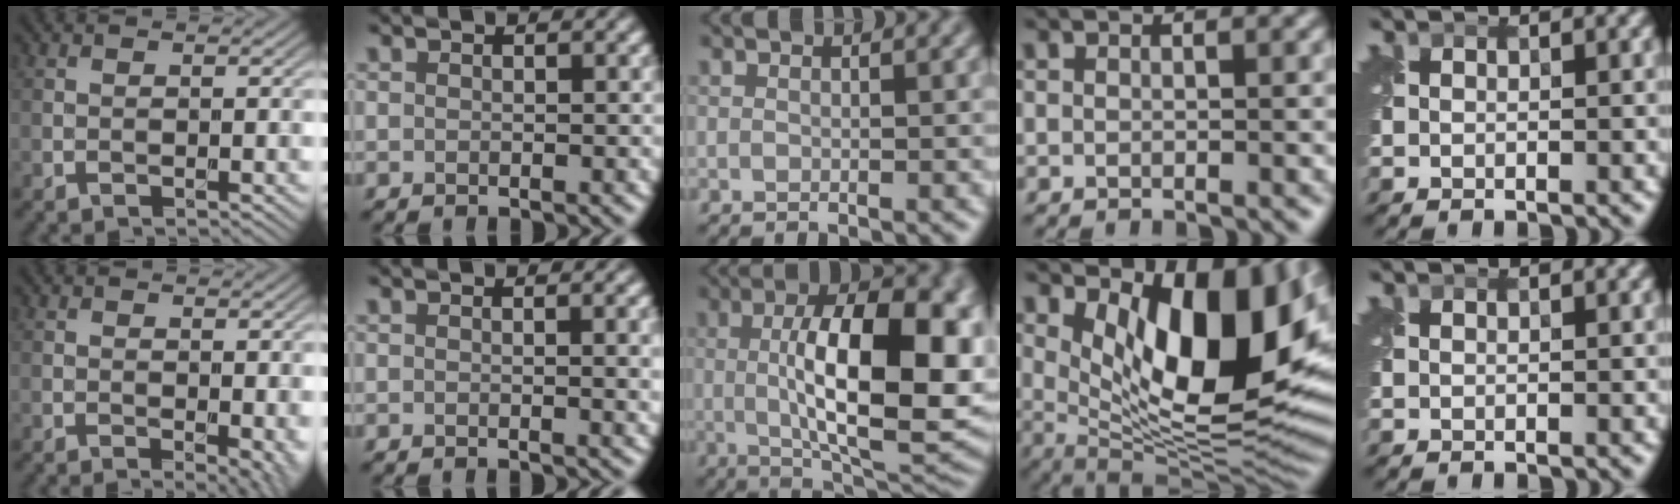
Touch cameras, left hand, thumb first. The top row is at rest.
{"thumb": {"total": 3.5, "force": [-0.7, 1.5, 3.1], "torque": [-0.036, -0.009, -0.007]}, "index": {"total": 2.5, "force": [0.2, 0.7, 2.3], "torque": [-0.021, 0.001, 0.000]}, "middle": {"total": 14.4, "force": [0.3, 5.6, 13.3], "torque": [-0.194, -0.003, 0.005]}, "ring": {"total": 13.0, "force": [3.4, 5.5, 11.3], "torque": [-0.161, -0.017, 0.063]}}